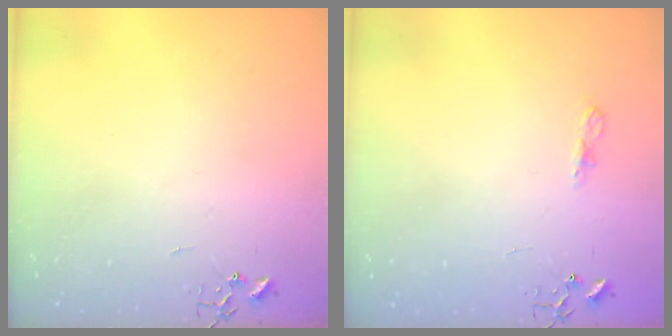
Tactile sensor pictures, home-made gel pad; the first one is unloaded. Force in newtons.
{"total": 6.2, "press": 6.2, "slide": 0.8}